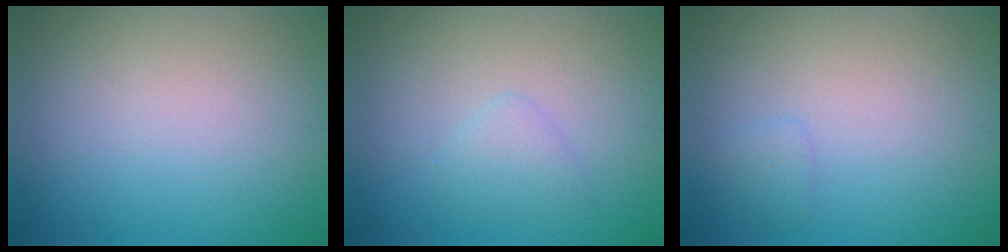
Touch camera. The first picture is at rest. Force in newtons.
{"total": 1.4, "press": 1.4, "slide": 0.1}
{"total": 0.9, "press": 0.8, "slide": 0.1}